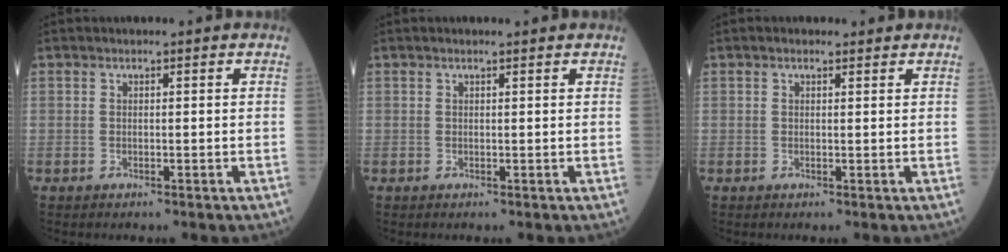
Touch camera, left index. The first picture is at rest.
{"total": 0.8, "force": [0.7, 0.0, 0.4], "torque": [-0.010, 0.006, 0.012]}
{"total": 1.2, "force": [0.9, 0.6, 0.6], "torque": [-0.019, 0.010, 0.013]}